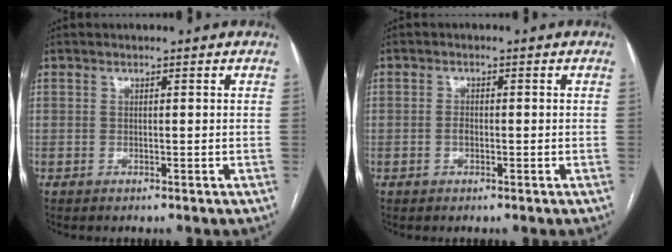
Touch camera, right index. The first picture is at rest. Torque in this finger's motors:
{"motor_torque": [0.48, -0.12, 0.22, 0.01]}